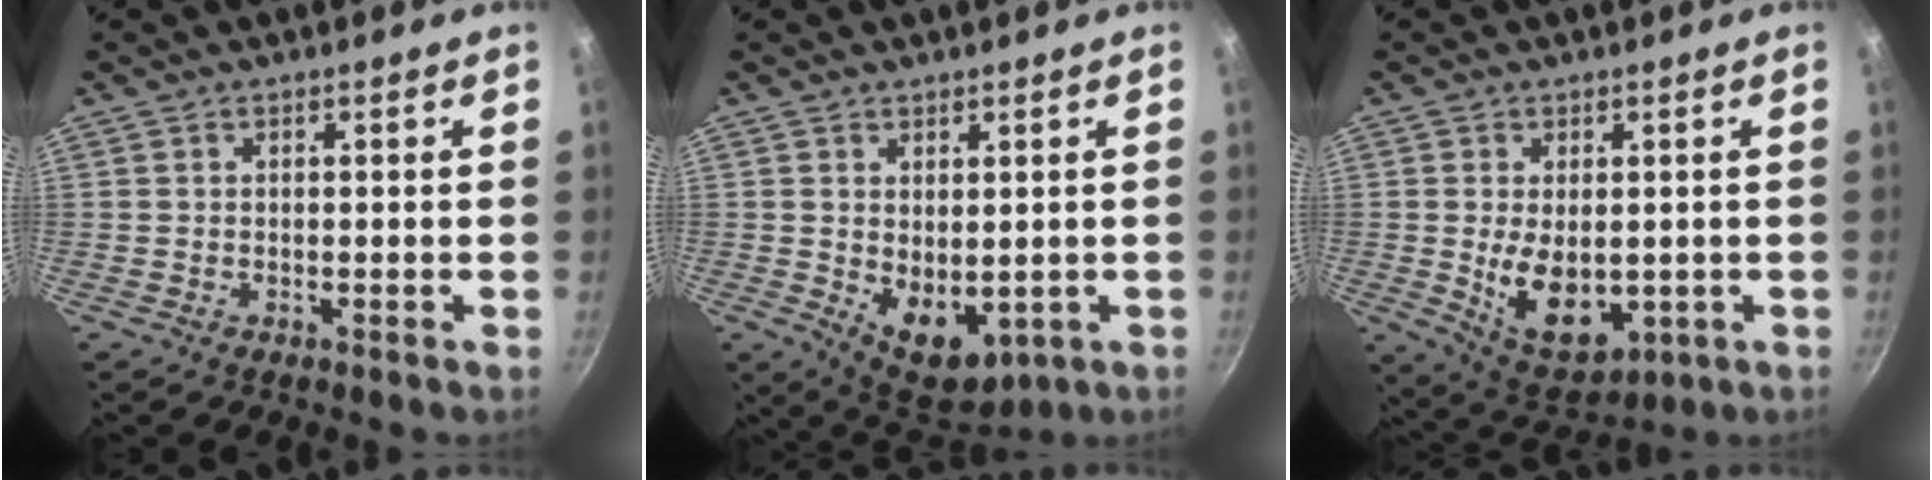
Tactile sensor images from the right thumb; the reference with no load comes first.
{"total": 8.7, "force": [-0.3, 5.5, 6.7], "torque": [-0.075, -0.020, 0.016]}
{"total": 11.3, "force": [-0.9, 6.9, 8.9], "torque": [-0.126, -0.015, 0.009]}